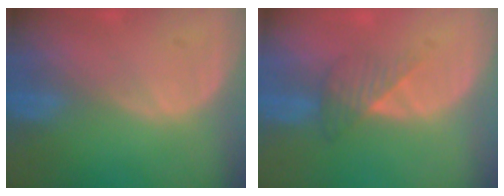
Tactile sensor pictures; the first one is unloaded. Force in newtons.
{"total": 3.4, "press": 3.2, "slide": 1.1}